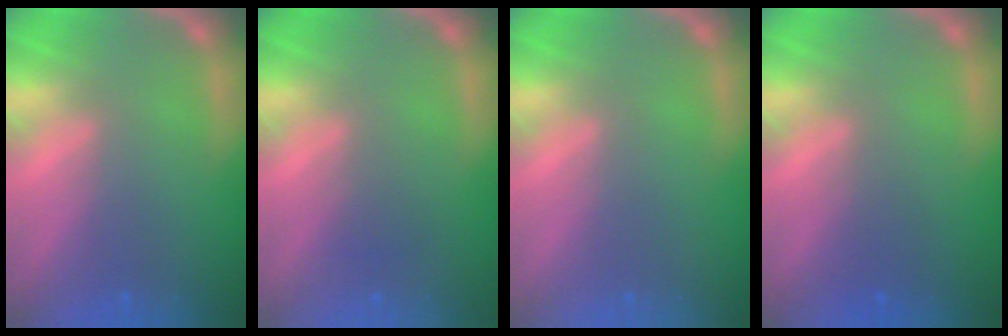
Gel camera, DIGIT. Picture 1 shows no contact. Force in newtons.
{"total": 1.0}
{"total": 0.0}
{"total": 1.5}